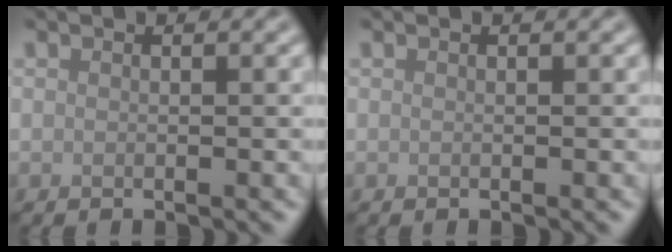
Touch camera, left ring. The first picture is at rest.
{"total": 0.0}